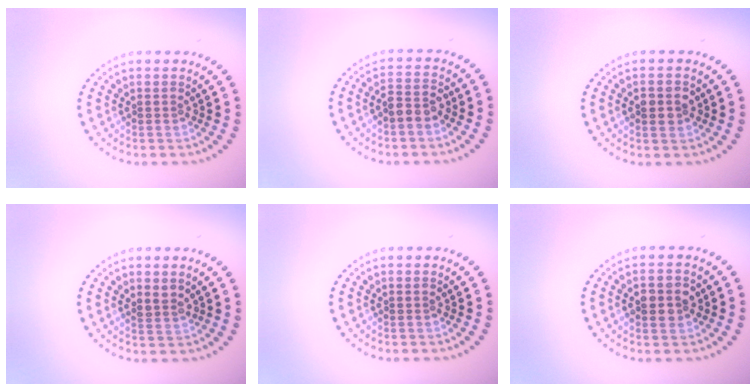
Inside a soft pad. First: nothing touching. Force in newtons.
{"total": 2.2, "press": 2.1, "slide": 0.7}
{"total": 2.6, "press": 2.6, "slide": 0.1}
{"total": 1.3, "press": 1.1, "slide": 0.7}
{"total": 0.0}
{"total": 2.7, "press": 2.6, "slide": 0.3}